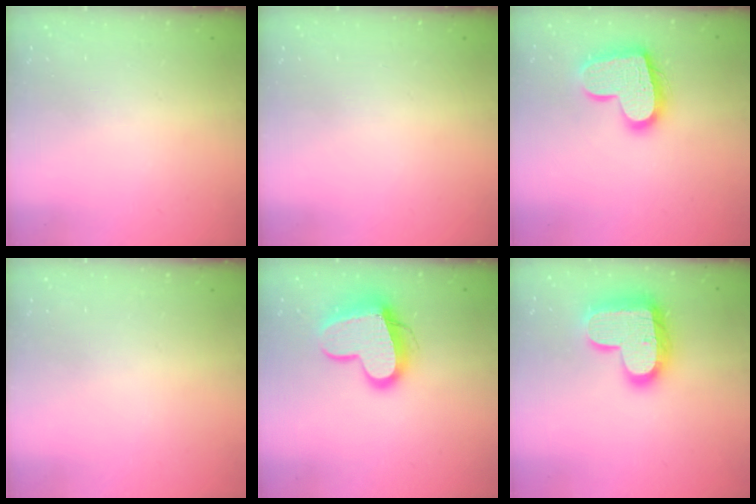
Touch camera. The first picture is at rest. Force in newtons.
{"total": 0.0}
{"total": 16.7, "press": 16.7, "slide": 1.1}
{"total": 0.0}
{"total": 15.0, "press": 14.9, "slide": 1.6}
{"total": 19.9, "press": 19.9, "slide": 1.3}